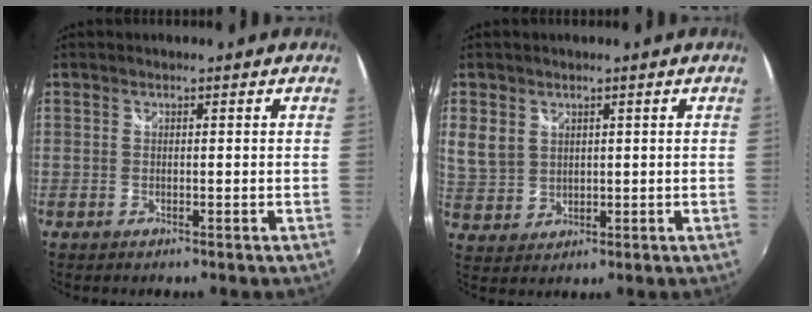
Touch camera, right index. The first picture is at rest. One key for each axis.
{"total": 5.6, "fx": 2.2, "fy": 4.4, "fz": 2.7, "tx": -0.056, "ty": 0.008, "tz": 0.053}